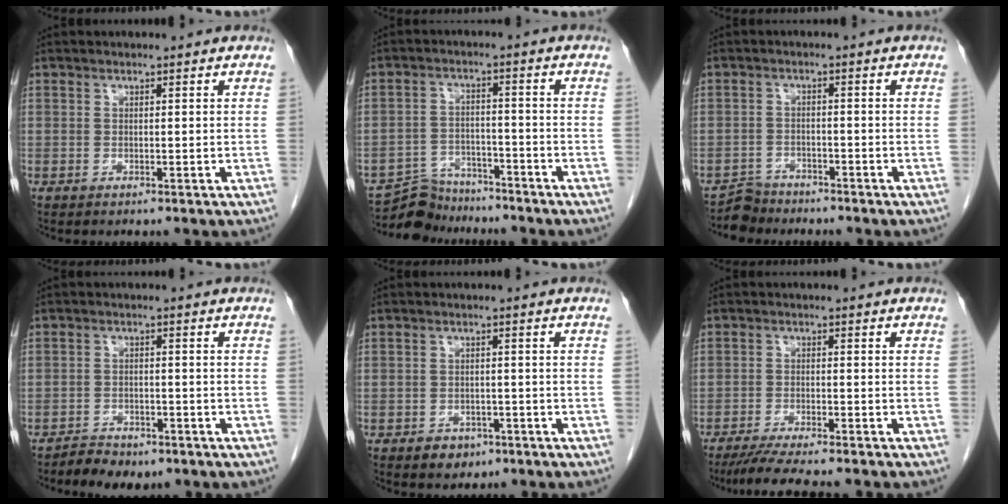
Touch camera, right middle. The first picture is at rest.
{"total": 6.8, "force": [-6.4, 2.2, -0.4], "torque": [0.008, 0.008, -0.113]}
{"total": 3.2, "force": [-2.8, 1.1, -1.0], "torque": [0.018, -0.001, -0.051]}
{"total": 4.8, "force": [-3.8, 2.2, 1.8], "torque": [-0.033, 0.000, -0.054]}
{"total": 2.9, "force": [-1.9, 2.0, 1.0], "torque": [-0.016, 0.004, -0.019]}
{"total": 8.9, "force": [-7.7, 0.3, 4.5], "torque": [-0.068, -0.021, -0.120]}